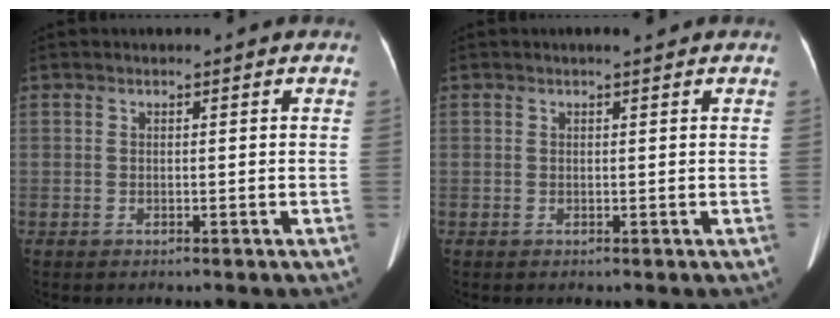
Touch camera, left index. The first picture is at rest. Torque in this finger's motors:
{"motor_torque": [0.17, -0.07, 0.00, 0.00]}